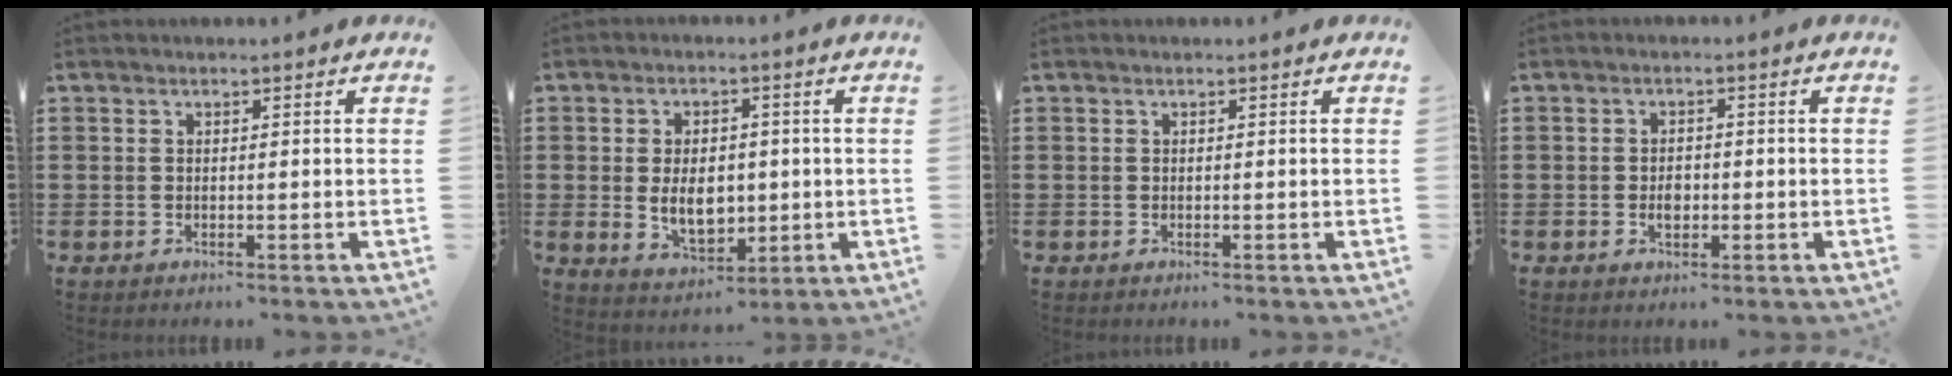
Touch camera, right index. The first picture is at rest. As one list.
[{"total": 6.9, "force": [-0.2, 4.6, 5.1], "torque": [-0.090, -0.002, -0.011]}, {"total": 0.0}, {"total": 2.3, "force": [-0.4, 1.4, 1.8], "torque": [-0.035, 0.002, -0.008]}]